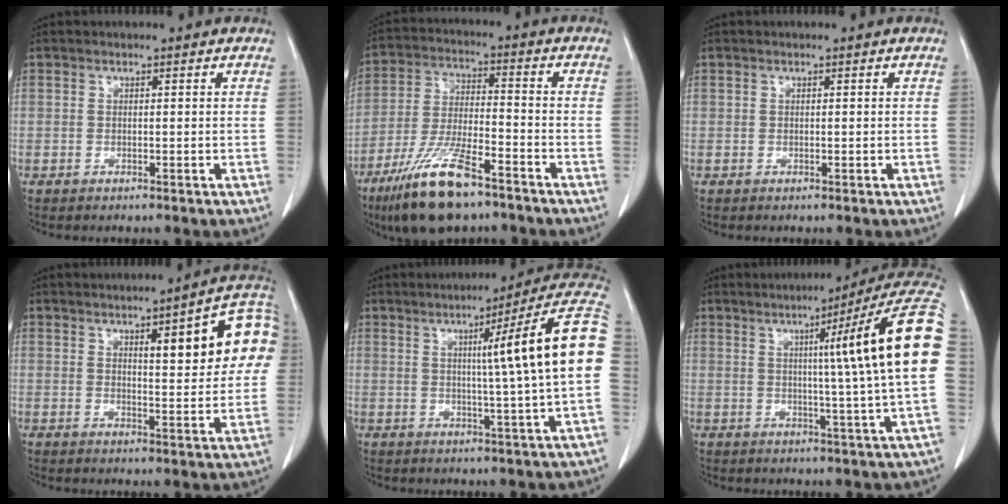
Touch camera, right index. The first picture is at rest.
{"total": 13.9, "force": [-9.4, 2.9, 9.9], "torque": [-0.201, -0.027, -0.169]}
{"total": 0.0}
{"total": 12.7, "force": [3.5, 2.7, 11.9], "torque": [-0.147, 0.024, 0.040]}
{"total": 15.7, "force": [2.1, -1.8, 15.5], "torque": [-0.198, 0.020, 0.017]}
{"total": 17.1, "force": [3.0, -2.1, 16.7], "torque": [-0.207, 0.016, 0.026]}